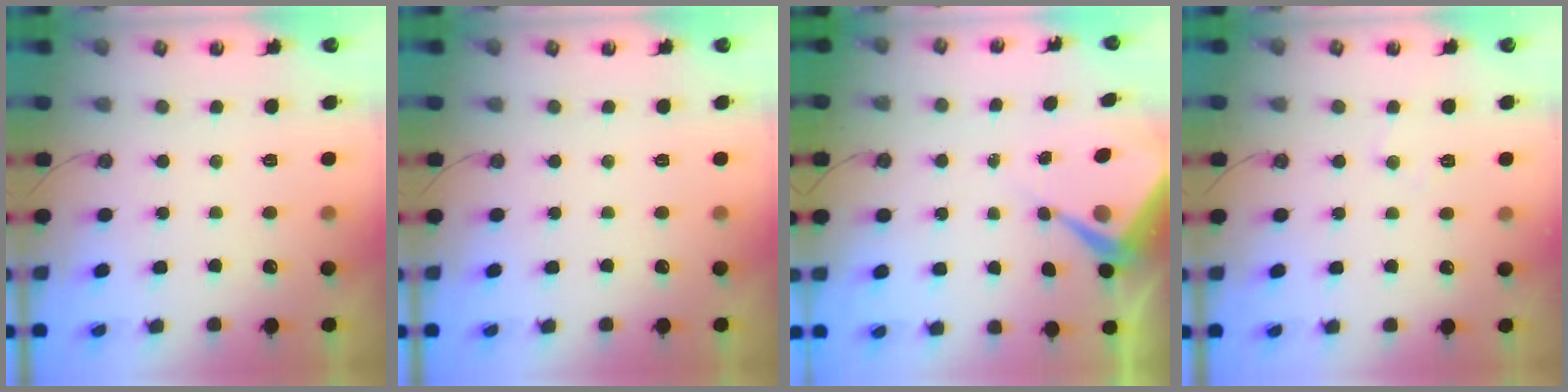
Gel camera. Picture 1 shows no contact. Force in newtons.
{"total": 0.0}
{"total": 7.1, "press": 7.1, "slide": 0.8}
{"total": 5.2, "press": 5.2, "slide": 0.8}